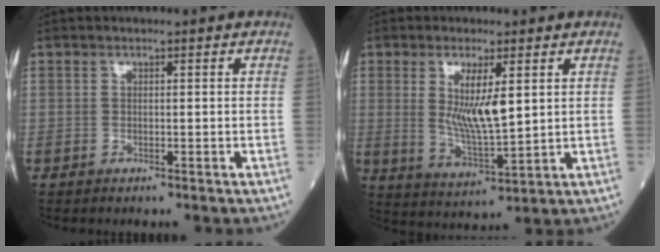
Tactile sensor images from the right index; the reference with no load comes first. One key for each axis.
{"total": 7.7, "fx": 2.0, "fy": 1.4, "fz": 7.3, "tx": -0.138, "ty": -0.013, "tz": 0.041}